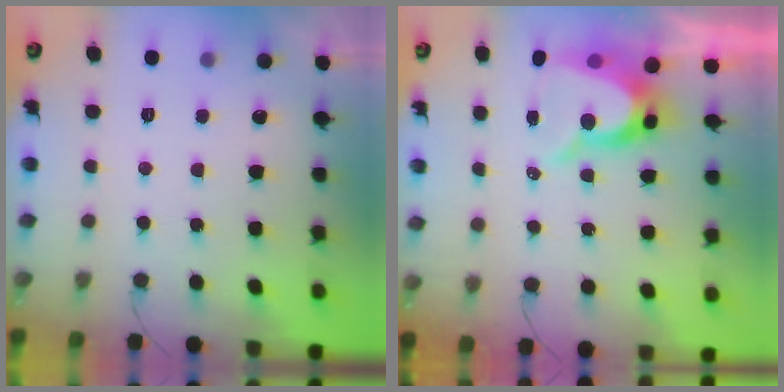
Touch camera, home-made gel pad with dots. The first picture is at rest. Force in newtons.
{"total": 9.8, "press": 9.7, "slide": 0.7}